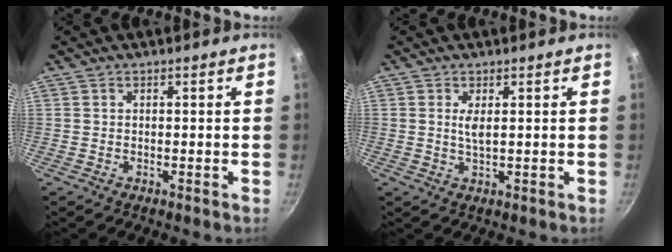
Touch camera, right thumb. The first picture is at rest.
{"total": 2.3, "force": [0.7, 0.7, 2.1], "torque": [-0.042, -0.005, 0.014]}